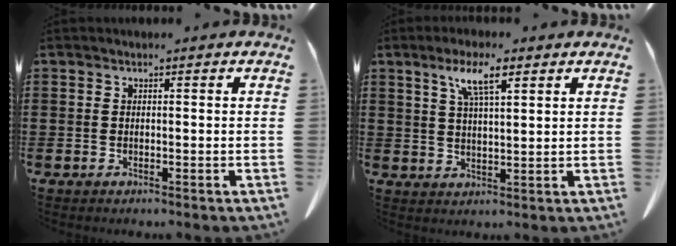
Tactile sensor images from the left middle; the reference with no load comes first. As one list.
[{"total": 6.6, "force": [3.7, 1.5, 5.3], "torque": [-0.107, 0.007, 0.060]}]